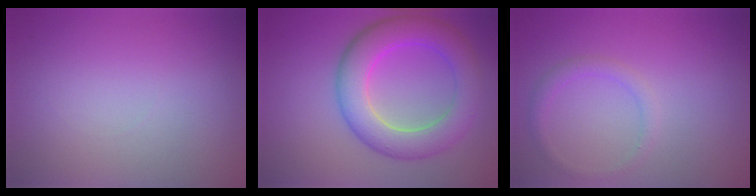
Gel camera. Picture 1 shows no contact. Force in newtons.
{"total": 7.0, "press": 7.0, "slide": 0.0}
{"total": 1.4, "press": 1.4, "slide": 0.2}